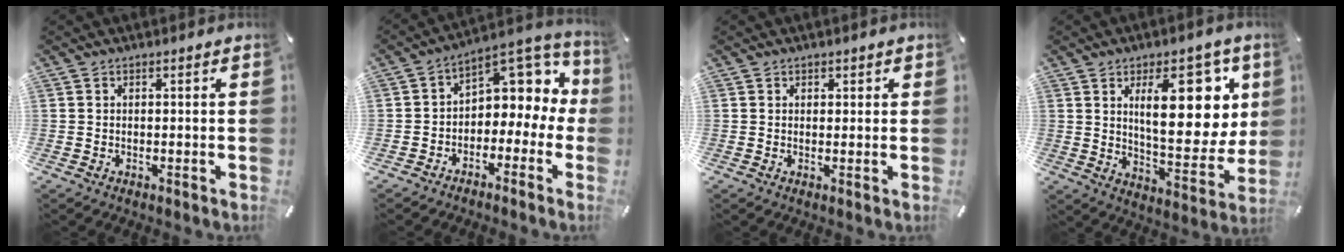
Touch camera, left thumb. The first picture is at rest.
{"total": 7.1, "force": [2.3, 5.6, 3.7], "torque": [-0.052, -0.028, 0.040]}
{"total": 1.0, "force": [0.5, 0.9, 0.2], "torque": [0.004, 0.000, 0.007]}
{"total": 19.8, "force": [7.7, 9.2, 15.7], "torque": [-0.212, -0.030, 0.121]}